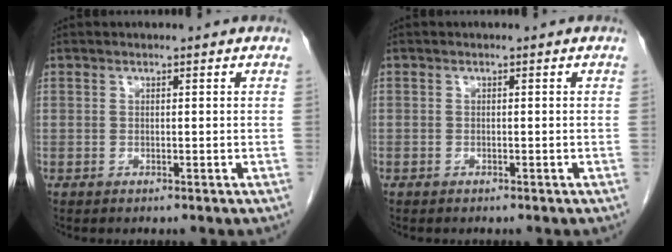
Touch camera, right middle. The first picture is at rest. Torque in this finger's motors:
{"motor_torque": [1.07, -1.07, -0.22, -0.21]}